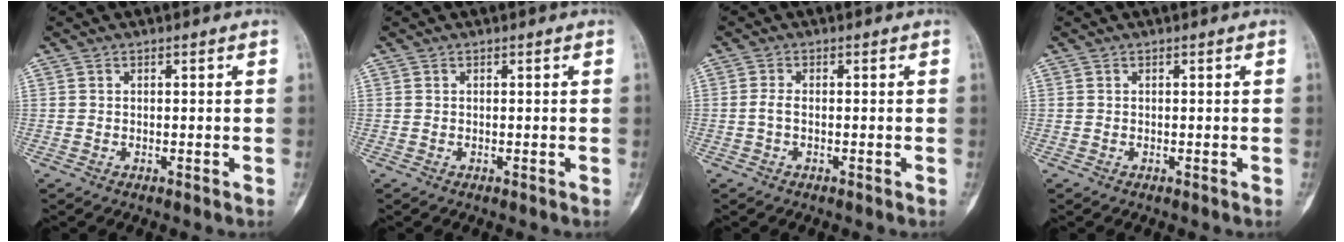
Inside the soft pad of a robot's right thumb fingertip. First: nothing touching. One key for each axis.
{"total": 0.0}
{"total": 1.5, "fx": -0.3, "fy": 0.7, "fz": 1.3, "tx": -0.031, "ty": 0.001, "tz": -0.006}
{"total": 0.0}